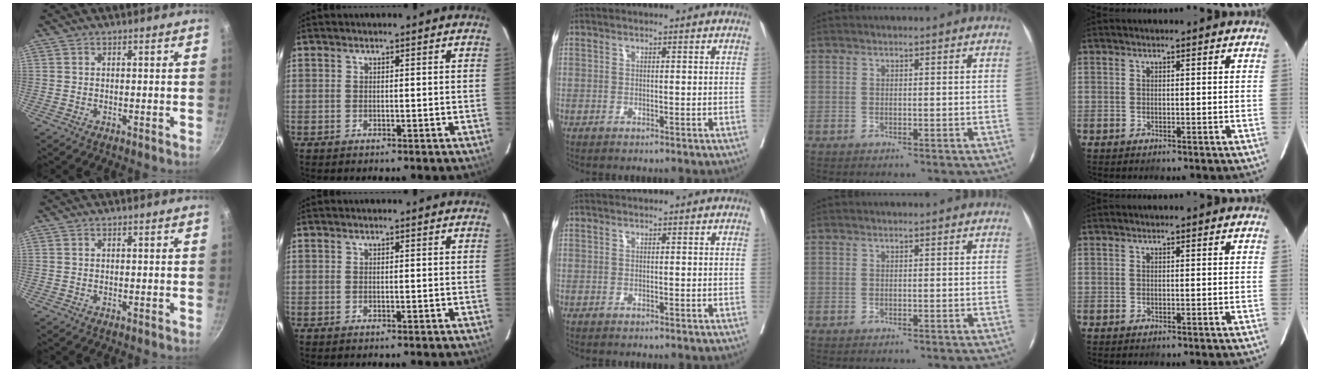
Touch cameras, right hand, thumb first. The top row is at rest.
{}